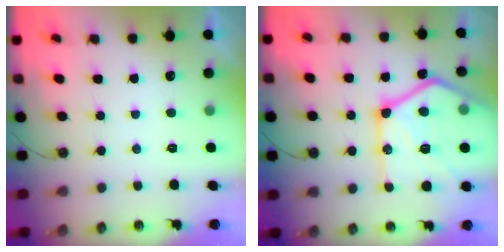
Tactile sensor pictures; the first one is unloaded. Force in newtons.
{"total": 28.2, "press": 28.1, "slide": 3.0}